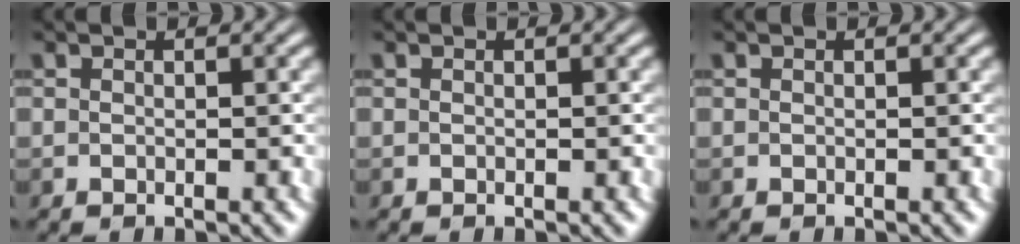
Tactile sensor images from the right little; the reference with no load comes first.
{"total": 0.0}
{"total": 0.0}